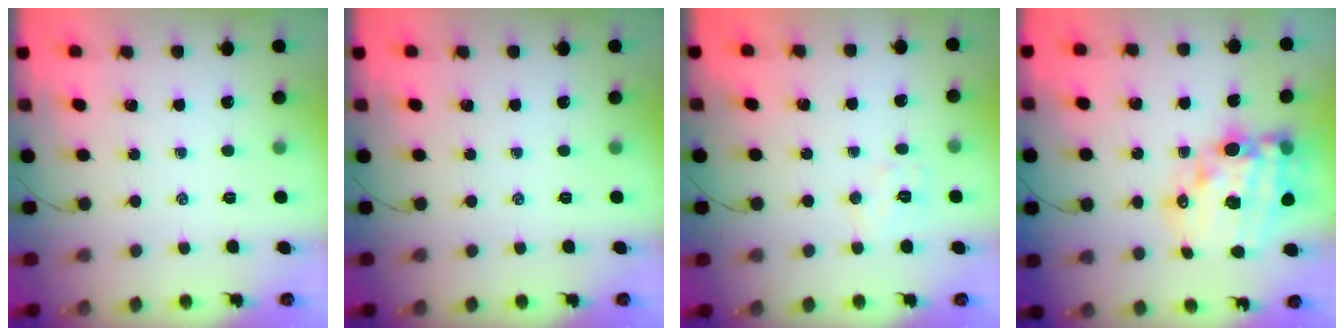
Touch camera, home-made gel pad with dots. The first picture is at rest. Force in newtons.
{"total": 0.0}
{"total": 6.5, "press": 6.4, "slide": 1.2}
{"total": 20.3, "press": 19.7, "slide": 4.9}